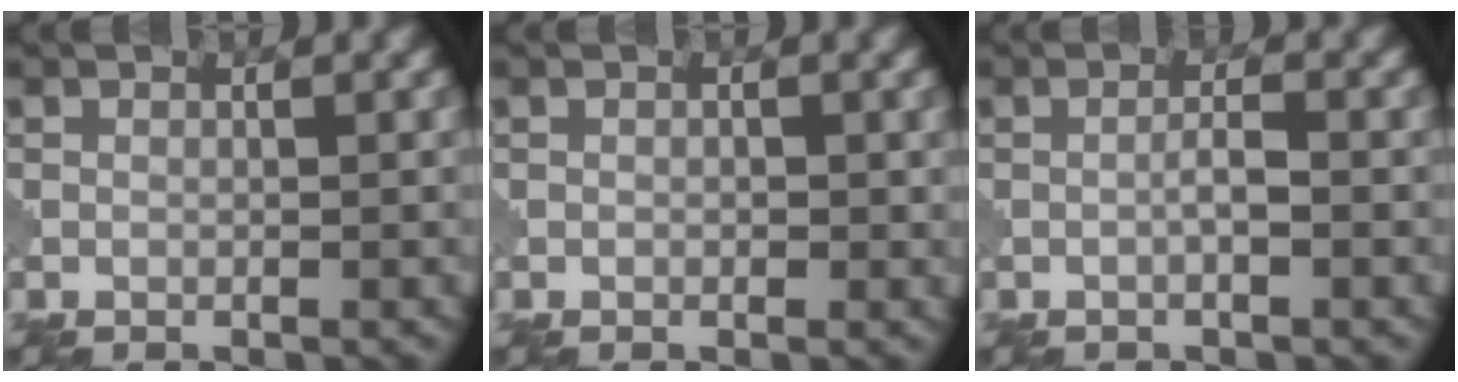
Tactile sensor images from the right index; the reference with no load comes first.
{"total": 0.5, "force": [0.0, 0.4, 0.4], "torque": [-0.004, -0.002, 0.000]}
{"total": 1.4, "force": [-0.4, 0.1, 1.3], "torque": [-0.024, 0.004, -0.009]}